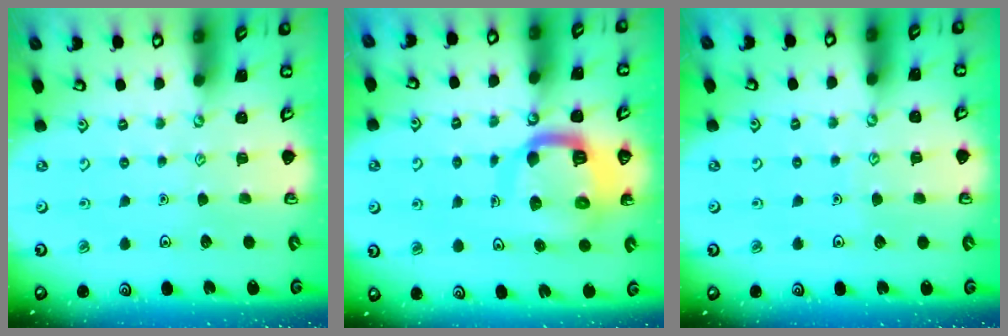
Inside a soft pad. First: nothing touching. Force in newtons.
{"total": 12.4, "press": 12.3, "slide": 1.5}
{"total": 2.6, "press": 2.5, "slide": 0.3}